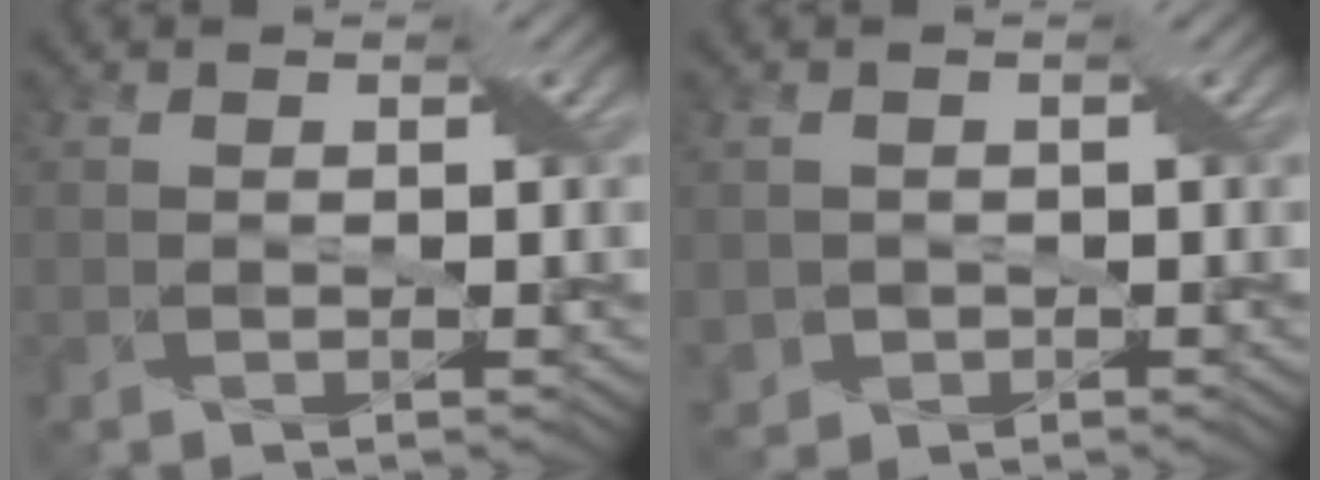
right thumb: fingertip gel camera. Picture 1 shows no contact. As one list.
[{"total": 2.1, "force": [-0.3, 2.1, 0.2], "torque": [-0.015, -0.010, -0.004]}]